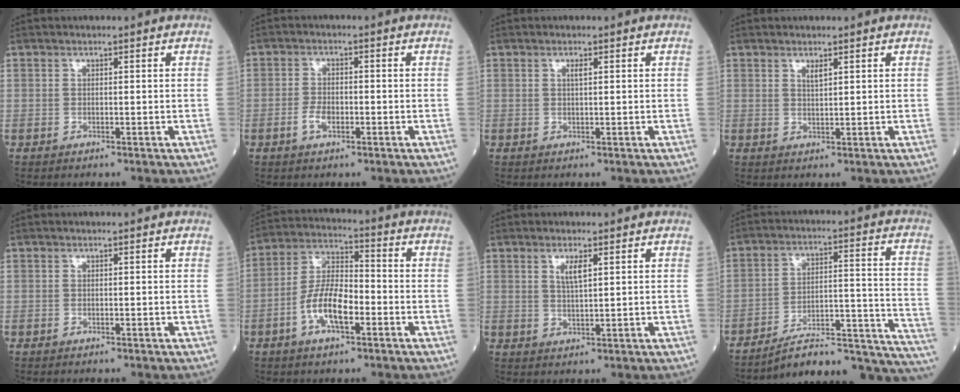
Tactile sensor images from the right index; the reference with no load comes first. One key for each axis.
{"total": 2.8, "fx": -1.2, "fy": 1.3, "fz": 2.2, "tx": -0.045, "ty": 0.004, "tz": -0.023}
{"total": 0.8, "fx": 0.3, "fy": 0.1, "fz": 0.7, "tx": -0.017, "ty": 0.000, "tz": 0.005}
{"total": 1.3, "fx": 0.8, "fy": 0.2, "fz": 0.9, "tx": -0.020, "ty": -0.003, "tz": 0.017}
{"total": 0.0}
{"total": 9.3, "fx": -3.4, "fy": 3.3, "fz": 8.0, "tx": -0.164, "ty": 0.011, "tz": -0.068}
{"total": 2.8, "fx": 1.3, "fy": 0.4, "fz": 2.4, "tx": -0.050, "ty": -0.001, "tz": 0.024}
{"total": 21.2, "fx": -19.7, "fy": 2.2, "fz": 7.5, "tx": -0.036, "ty": 0.043, "tz": -0.273}